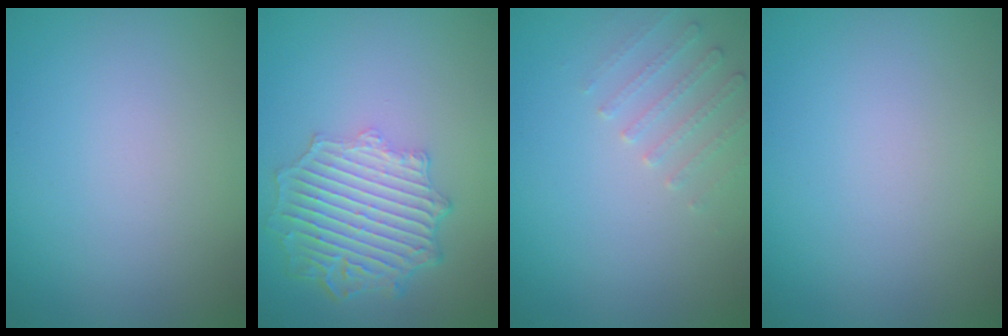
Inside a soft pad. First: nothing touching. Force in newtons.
{"total": 6.5, "press": 5.0, "slide": 4.1}
{"total": 1.9, "press": 1.8, "slide": 0.6}
{"total": 0.0}